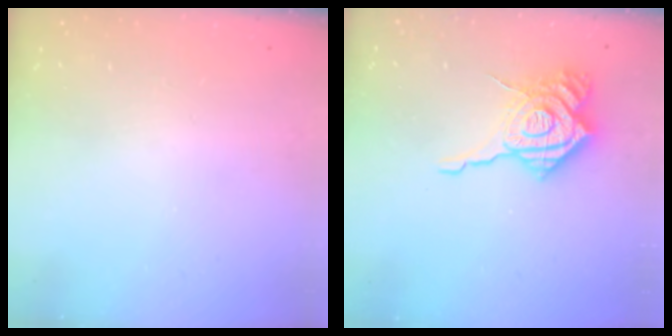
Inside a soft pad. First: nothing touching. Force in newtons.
{"total": 19.3, "press": 19.2, "slide": 2.0}